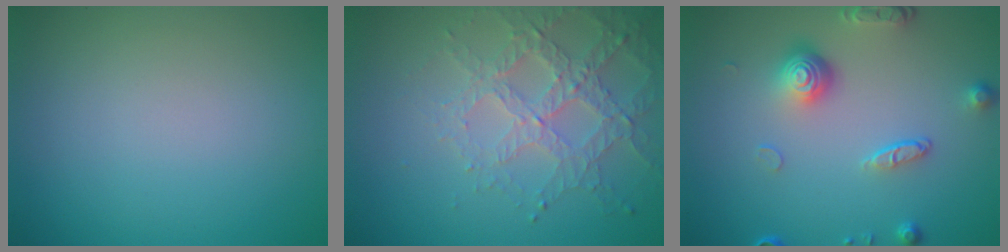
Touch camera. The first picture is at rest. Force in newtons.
{"total": 3.6, "press": 3.6, "slide": 0.8}
{"total": 4.4, "press": 3.2, "slide": 3.1}